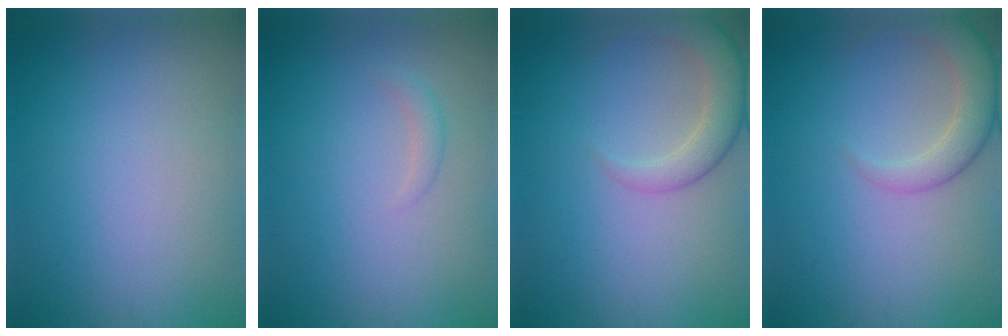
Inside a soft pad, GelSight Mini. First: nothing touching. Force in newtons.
{"total": 1.0, "press": 1.0, "slide": 0.0}
{"total": 3.7, "press": 3.7, "slide": 0.2}
{"total": 3.7, "press": 3.7, "slide": 0.2}